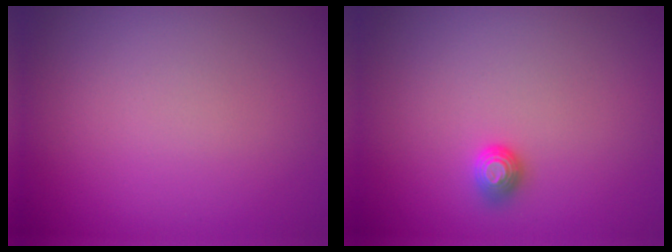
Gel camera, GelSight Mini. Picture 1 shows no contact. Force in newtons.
{"total": 1.2, "press": 1.1, "slide": 0.4}